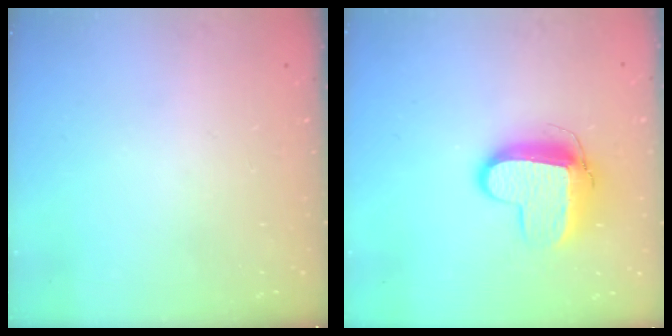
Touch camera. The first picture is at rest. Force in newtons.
{"total": 11.6, "press": 11.5, "slide": 1.3}